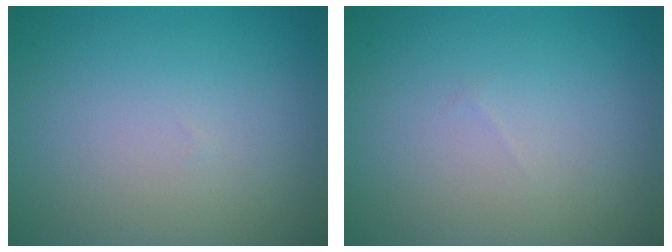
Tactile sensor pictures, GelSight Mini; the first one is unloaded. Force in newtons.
{"total": 0.0}